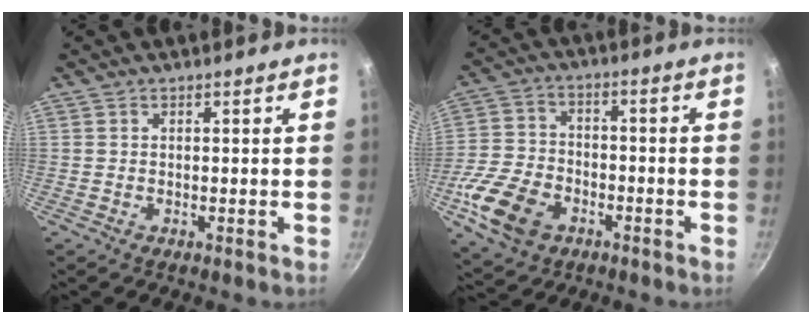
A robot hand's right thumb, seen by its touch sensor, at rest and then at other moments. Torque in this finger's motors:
{"motor_torque": [1.75, 1.33, 0.82, -0.77, 0.15]}